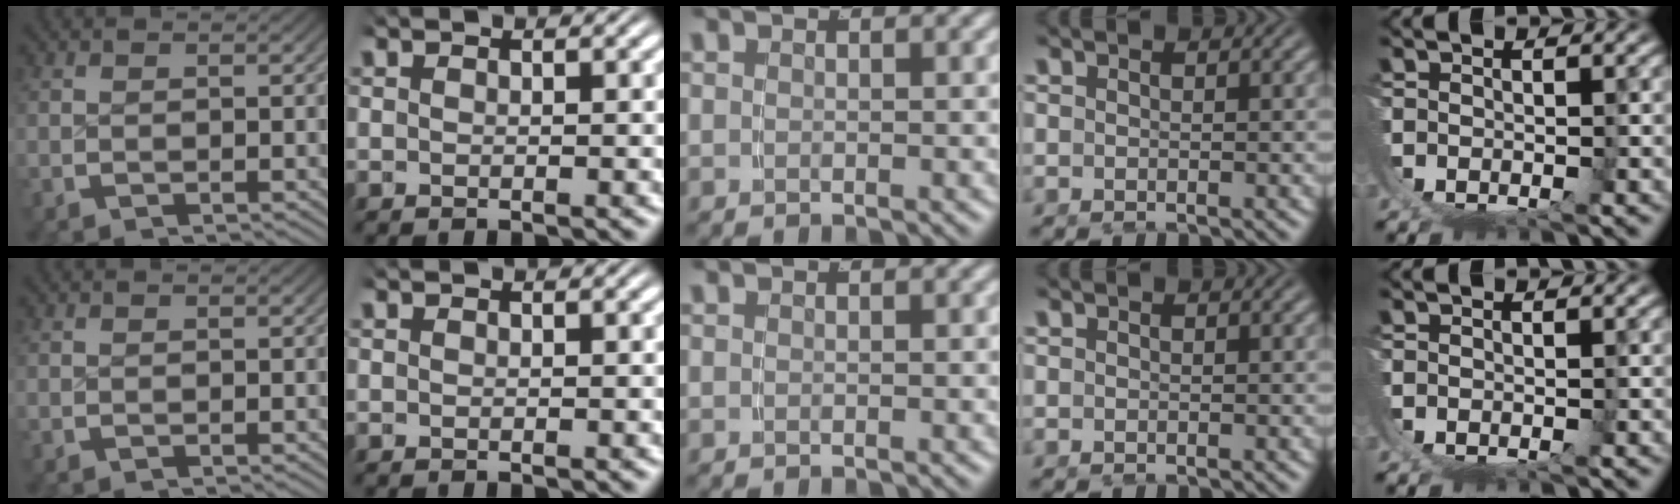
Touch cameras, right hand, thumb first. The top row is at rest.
{}